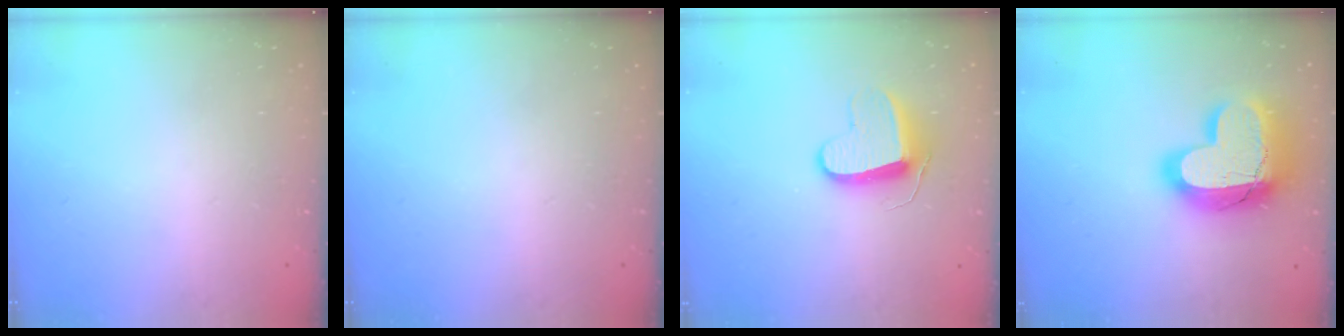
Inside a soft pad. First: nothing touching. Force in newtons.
{"total": 0.0}
{"total": 9.7, "press": 9.7, "slide": 0.3}
{"total": 21.0, "press": 20.9, "slide": 1.5}